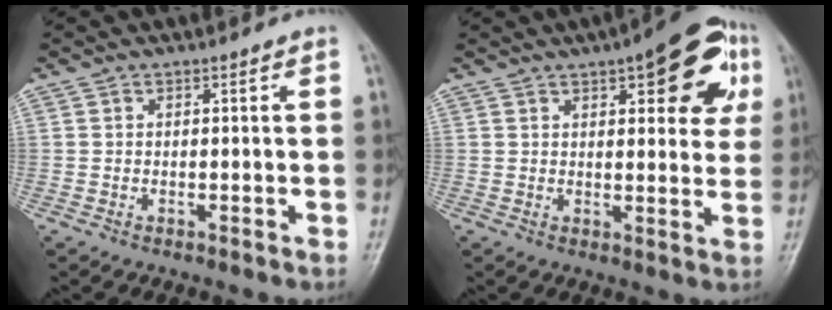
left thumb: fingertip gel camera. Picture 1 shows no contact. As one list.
[{"total": 14.9, "force": [6.3, 6.0, 12.2], "torque": [-0.109, -0.003, 0.071]}]